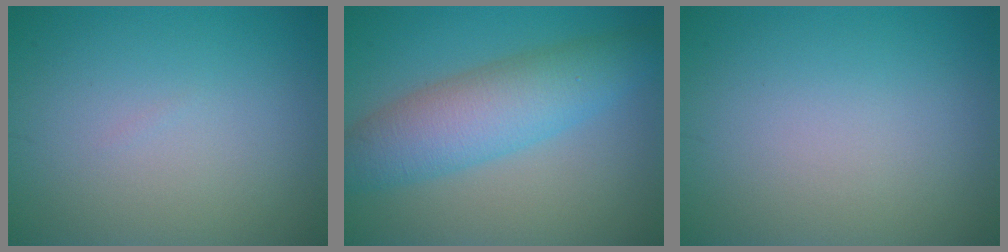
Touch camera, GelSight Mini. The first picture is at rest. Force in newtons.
{"total": 6.7, "press": 6.7, "slide": 0.1}
{"total": 0.0}